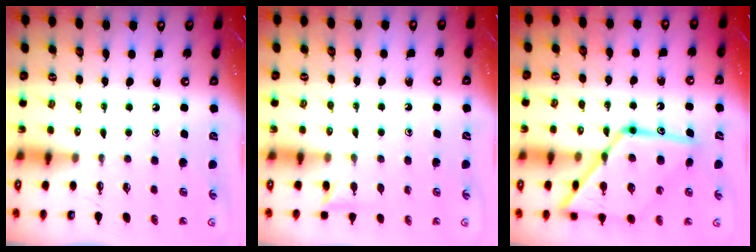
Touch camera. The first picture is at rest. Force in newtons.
{"total": 6.8, "press": 6.7, "slide": 0.6}
{"total": 19.6, "press": 19.6, "slide": 1.6}